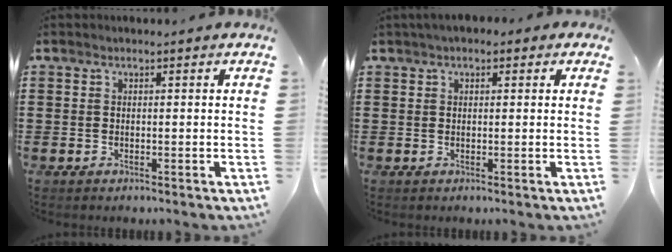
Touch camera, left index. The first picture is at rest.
{"total": 1.5, "force": [0.7, 1.0, 1.0], "torque": [-0.021, 0.007, 0.012]}